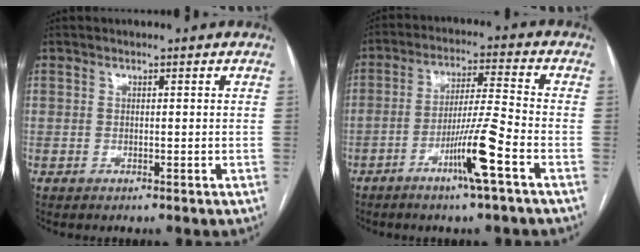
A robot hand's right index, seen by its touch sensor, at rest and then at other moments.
{"total": 9.0, "force": [-4.4, -1.1, 7.7], "torque": [-0.146, -0.003, -0.081]}